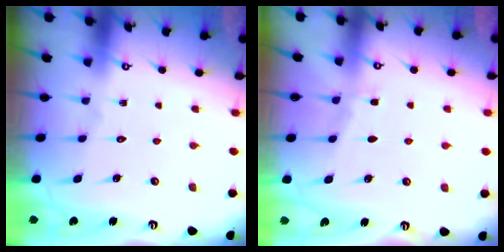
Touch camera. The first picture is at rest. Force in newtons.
{"total": 4.1, "press": 4.1, "slide": 0.5}